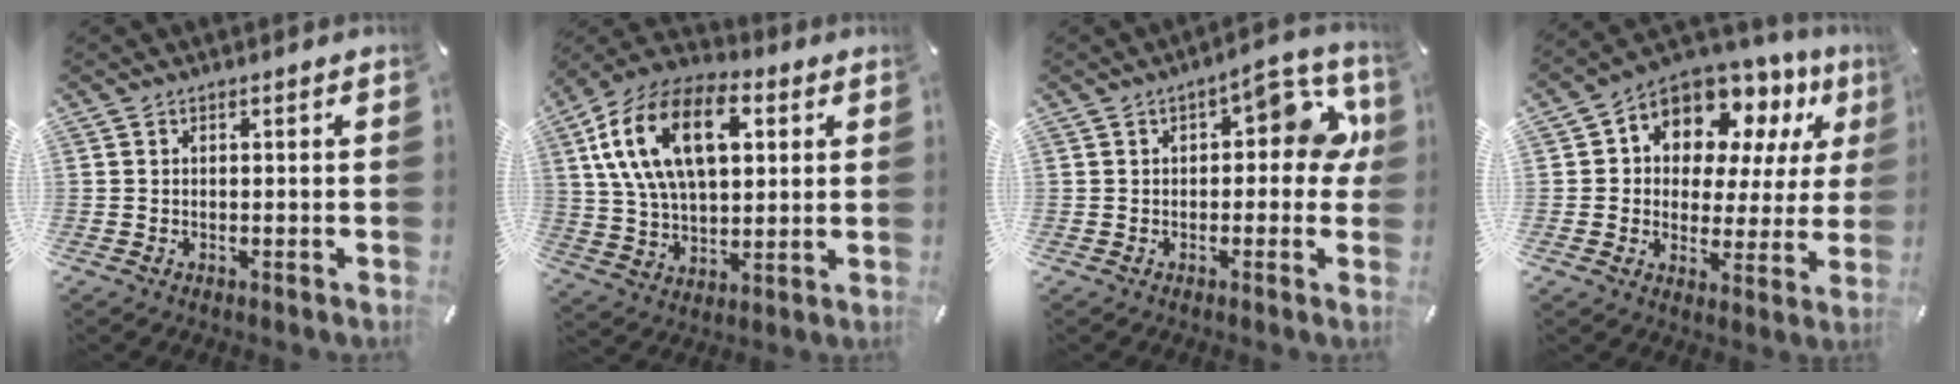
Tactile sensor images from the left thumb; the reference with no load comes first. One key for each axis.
{"total": 19.5, "fx": 6.7, "fy": 11.7, "fz": 14.1, "tx": -0.287, "ty": 0.002, "tz": 0.114}
{"total": 10.7, "fx": 2.6, "fy": 5.2, "fz": 9.0, "tx": -0.104, "ty": -0.015, "tz": 0.037}
{"total": 11.5, "fx": 7.9, "fy": 7.4, "fz": 3.8, "tx": -0.077, "ty": -0.069, "tz": 0.146}